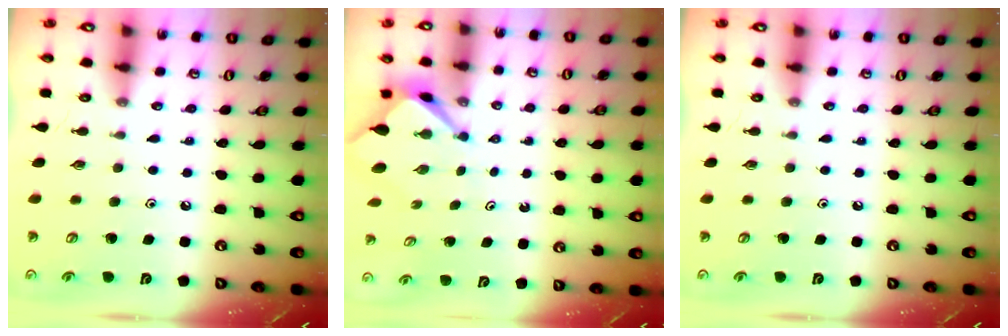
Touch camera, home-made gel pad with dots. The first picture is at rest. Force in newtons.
{"total": 3.2, "press": 3.2, "slide": 0.3}
{"total": 0.0}